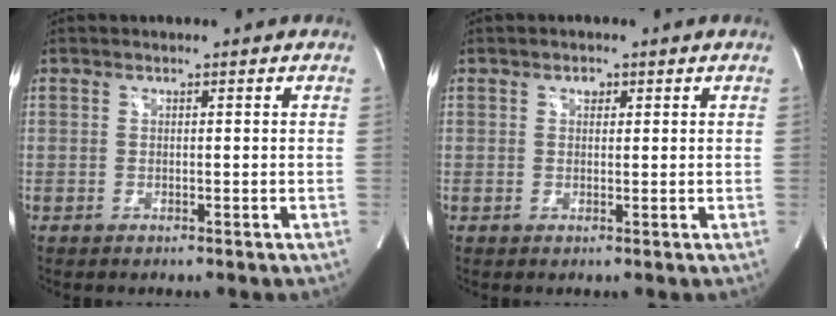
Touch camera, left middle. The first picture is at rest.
{"total": 1.1, "force": [0.6, 0.7, 0.7], "torque": [-0.013, 0.000, 0.010]}